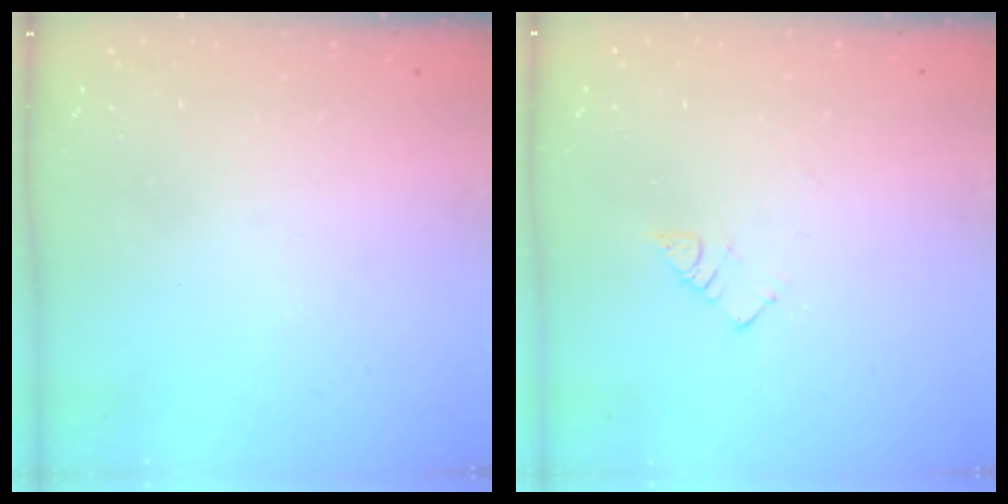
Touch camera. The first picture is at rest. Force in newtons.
{"total": 3.2, "press": 3.2, "slide": 0.4}